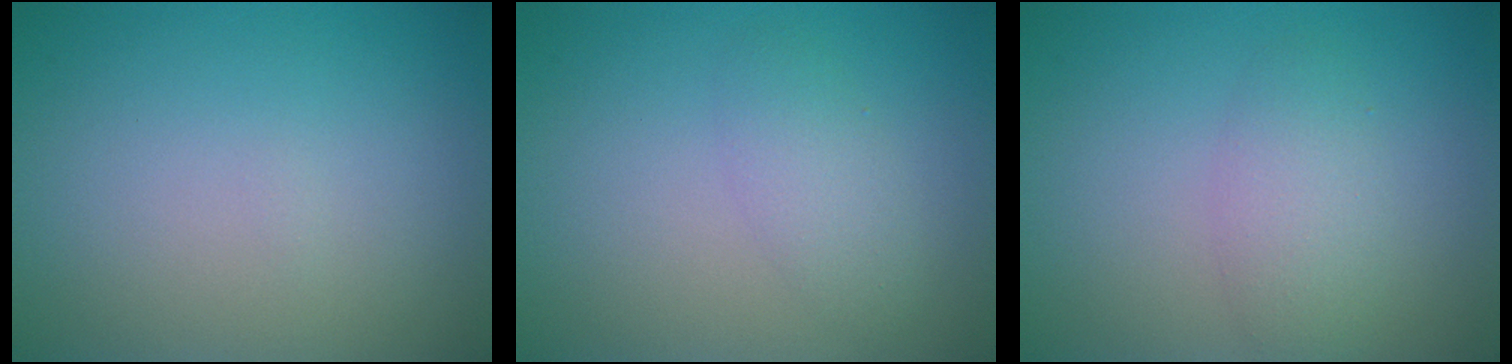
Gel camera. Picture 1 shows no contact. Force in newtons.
{"total": 1.9, "press": 1.9, "slide": 0.1}
{"total": 2.7, "press": 2.7, "slide": 0.1}